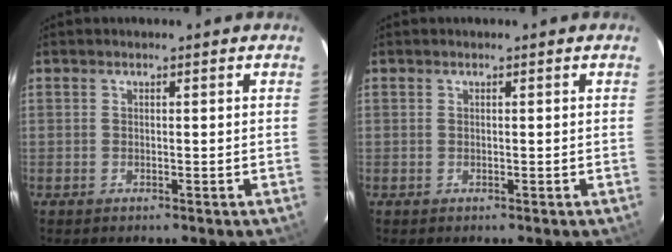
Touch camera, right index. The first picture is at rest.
{"total": 0.0}